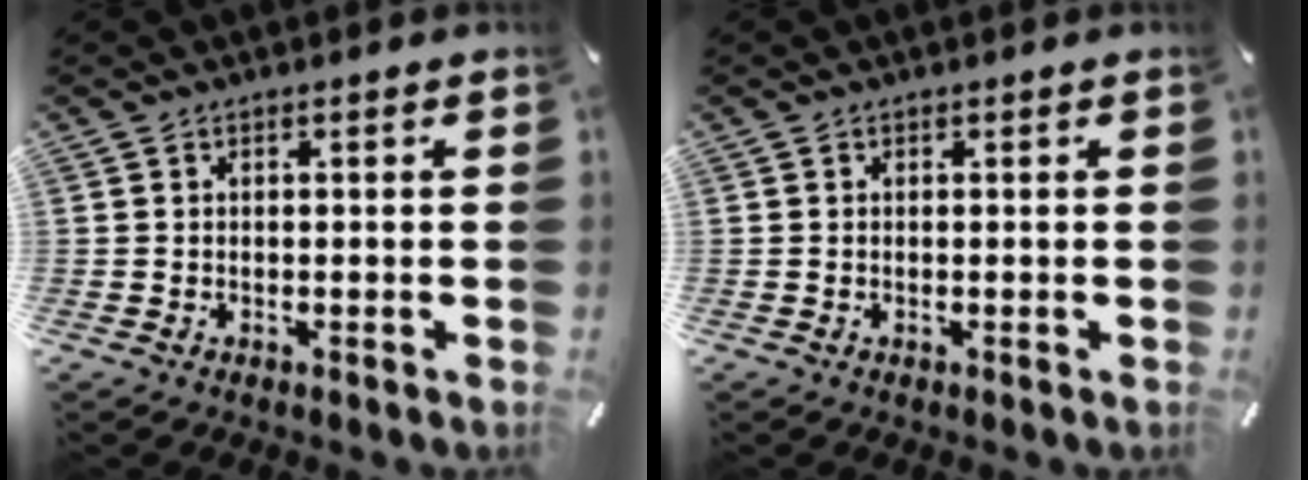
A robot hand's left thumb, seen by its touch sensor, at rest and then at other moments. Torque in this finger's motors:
{"motor_torque": [0.00, 0.00, 0.00, 0.00, 0.00]}